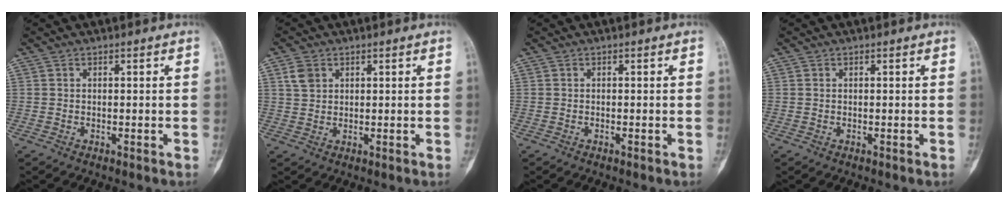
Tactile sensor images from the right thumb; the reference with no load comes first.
{"total": 3.2, "force": [1.5, 2.4, 1.5], "torque": [-0.020, 0.002, 0.033]}
{"total": 0.0}
{"total": 0.0}